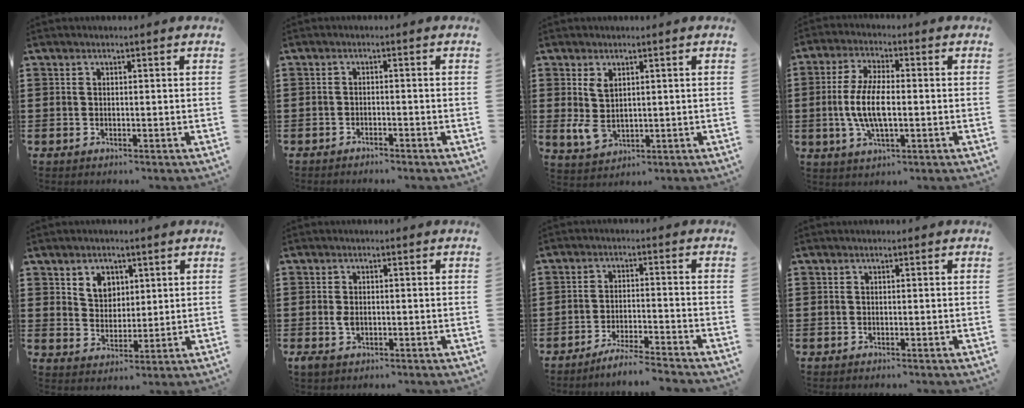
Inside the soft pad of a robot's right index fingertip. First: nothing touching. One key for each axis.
{"total": 1.2, "fx": -1.2, "fy": 0.1, "fz": 0.1, "tx": -0.006, "ty": 0.001, "tz": -0.025}
{"total": 3.8, "fx": 0.7, "fy": 2.3, "fz": 2.9, "tx": -0.066, "ty": -0.001, "tz": 0.012}
{"total": 8.3, "fx": -1.1, "fy": 3.1, "fz": 7.7, "tx": -0.175, "ty": -0.010, "tz": -0.029}
{"total": 4.6, "fx": 2.6, "fy": 3.6, "fz": 1.4, "tx": -0.042, "ty": 0.013, "tz": 0.047}
{"total": 1.9, "fx": -0.4, "fy": 1.1, "fz": 1.5, "tx": -0.039, "ty": -0.004, "tz": -0.008}
{"total": 4.3, "fx": -4.1, "fy": -0.4, "fz": 1.0, "tx": -0.026, "ty": -0.007, "tz": -0.084}
{"total": 0.0}